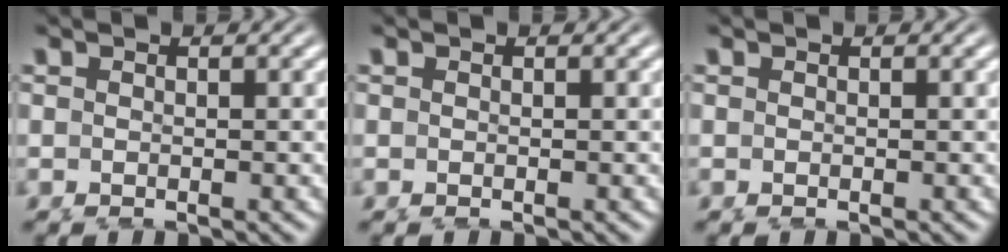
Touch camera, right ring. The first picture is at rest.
{"total": 0.0}
{"total": 0.0}